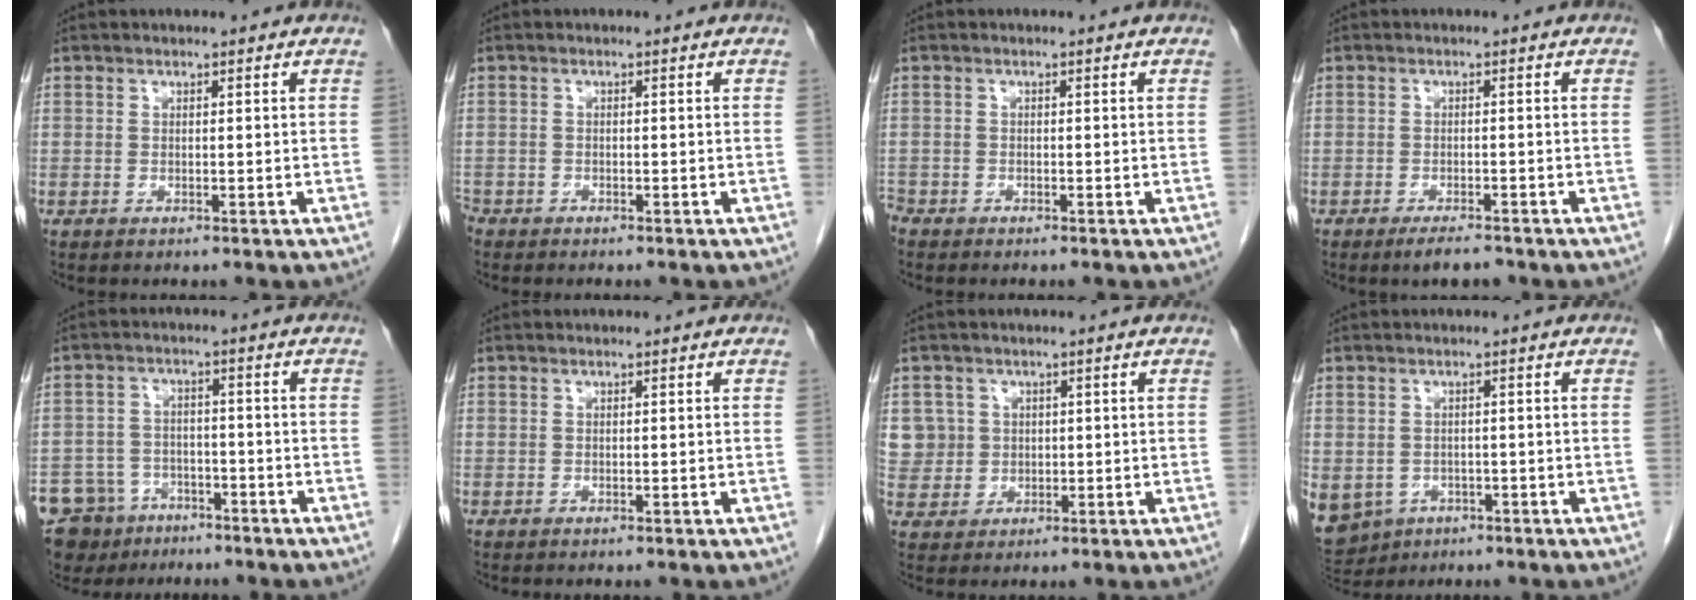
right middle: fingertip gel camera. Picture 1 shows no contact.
{"total": 2.2, "force": [-1.9, 1.1, 0.5], "torque": [-0.012, -0.001, -0.035]}
{"total": 1.5, "force": [-1.5, 0.4, 0.1], "torque": [-0.001, -0.002, -0.028]}
{"total": 3.2, "force": [-2.4, 0.6, 1.9], "torque": [-0.040, -0.007, -0.036]}
{"total": 10.2, "force": [-7.3, 7.0, 1.6], "torque": [-0.040, 0.015, -0.115]}
{"total": 0.0}
{"total": 6.2, "force": [1.8, 6.0, 0.3], "torque": [-0.003, 0.019, 0.044]}
{"total": 14.8, "force": [-6.4, 12.1, 5.5], "torque": [-0.175, -0.009, -0.080]}